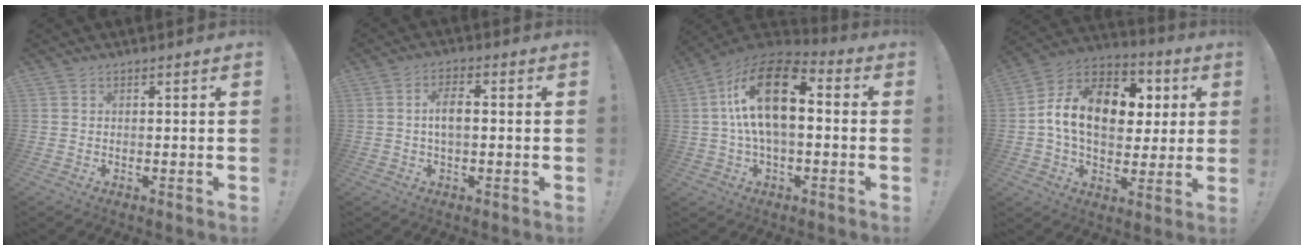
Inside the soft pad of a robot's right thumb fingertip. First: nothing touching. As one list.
[{"total": 5.6, "force": [0.1, 2.4, 5.0], "torque": [-0.088, 0.006, -0.002]}, {"total": 19.8, "force": [3.2, 9.9, 16.9], "torque": [-0.300, 0.004, 0.052]}, {"total": 18.2, "force": [2.9, 12.6, 12.9], "torque": [-0.206, 0.002, 0.054]}]